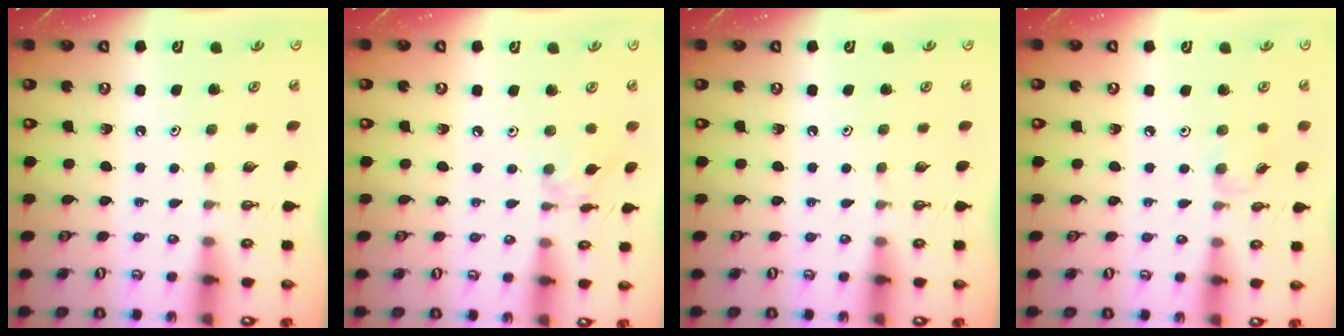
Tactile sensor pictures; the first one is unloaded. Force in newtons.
{"total": 2.4, "press": 2.4, "slide": 0.2}
{"total": 0.0}
{"total": 2.4, "press": 2.4, "slide": 0.5}